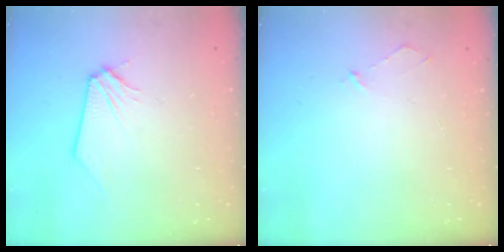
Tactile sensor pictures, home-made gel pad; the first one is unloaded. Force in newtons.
{"total": 3.0, "press": 3.0, "slide": 0.3}